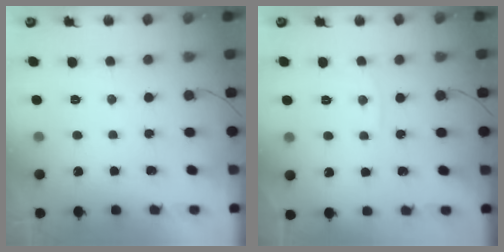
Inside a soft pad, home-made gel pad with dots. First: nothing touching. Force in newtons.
{"total": 3.3, "press": 3.3, "slide": 0.5}